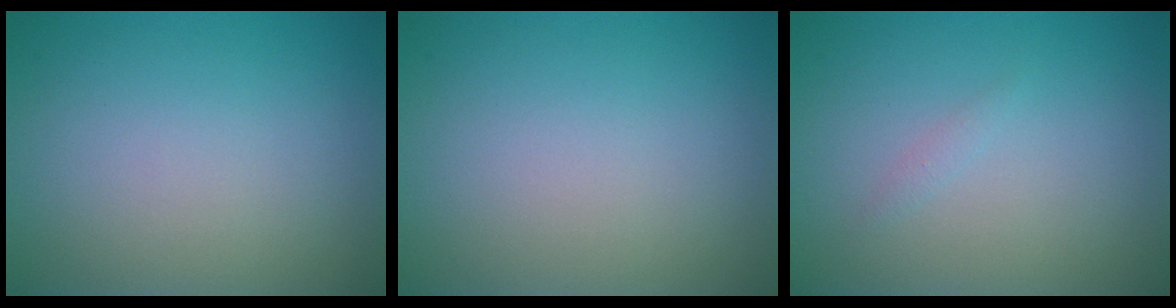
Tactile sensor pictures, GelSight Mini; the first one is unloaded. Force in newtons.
{"total": 0.0}
{"total": 0.5, "press": 0.5, "slide": 0.0}